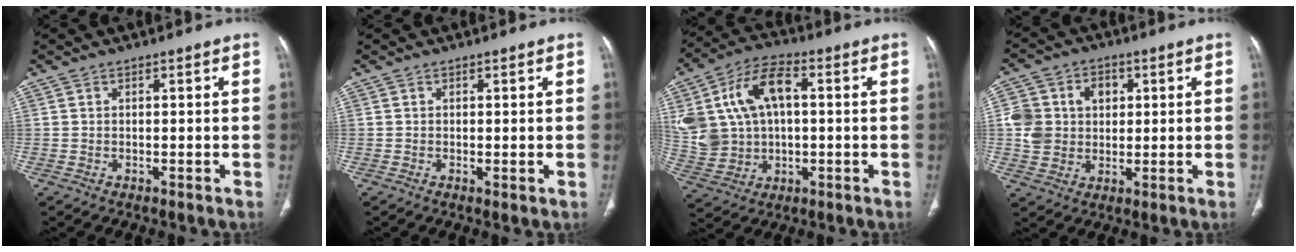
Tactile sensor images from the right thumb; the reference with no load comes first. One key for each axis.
{"total": 0.7, "fx": 0.0, "fy": 0.3, "fz": 0.7, "tx": -0.015, "ty": -0.004, "tz": -0.002}
{"total": 17.9, "fx": 3.5, "fy": 11.8, "fz": 13.0, "tx": -0.250, "ty": 0.022, "tz": 0.071}
{"total": 10.8, "fx": 1.7, "fy": 9.3, "fz": 5.2, "tx": -0.067, "ty": 0.010, "tz": 0.033}